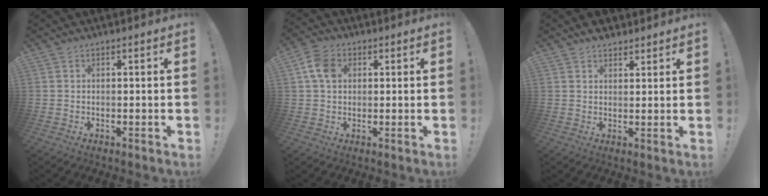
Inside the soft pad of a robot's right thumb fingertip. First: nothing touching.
{"total": 8.0, "force": [2.1, 6.0, 4.9], "torque": [-0.088, 0.009, 0.045]}
{"total": 3.8, "force": [3.1, 2.2, 0.3], "torque": [0.005, -0.022, 0.056]}